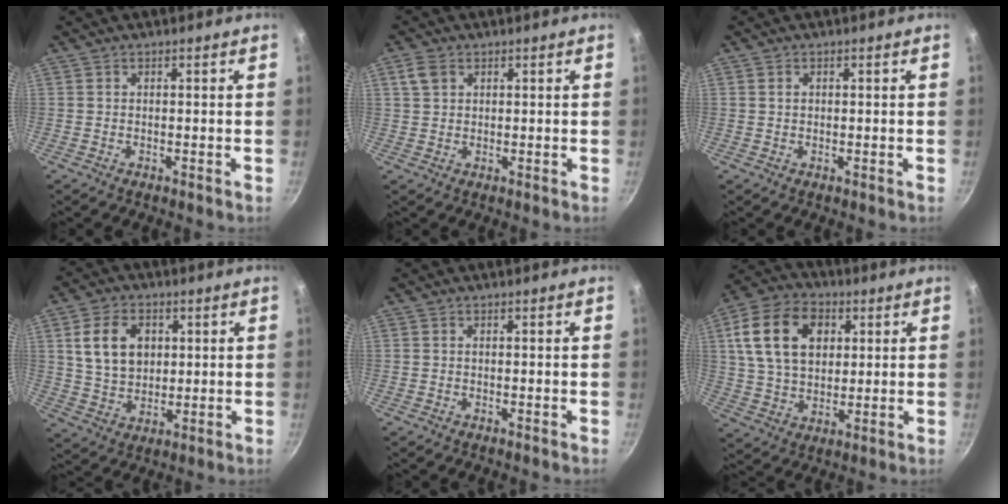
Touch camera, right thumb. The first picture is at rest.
{"total": 3.4, "force": [1.4, 2.5, 1.9], "torque": [-0.029, 0.002, 0.028]}
{"total": 1.2, "force": [0.4, 0.9, 0.6], "torque": [-0.010, 0.004, 0.006]}
{"total": 11.3, "force": [2.9, 8.2, 7.2], "torque": [-0.108, -0.007, 0.055]}
{"total": 0.0}
{"total": 17.1, "force": [4.8, 11.9, 11.3], "torque": [-0.185, 0.003, 0.079]}